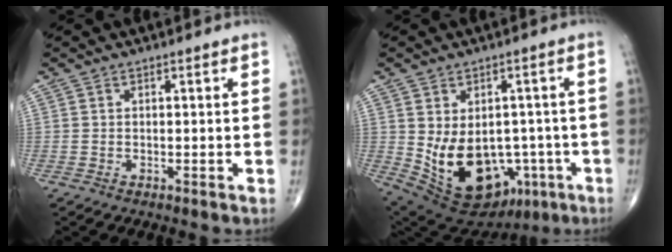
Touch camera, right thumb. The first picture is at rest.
{"total": 17.8, "force": [-4.1, 12.3, 12.2], "torque": [-0.189, 0.011, -0.027]}